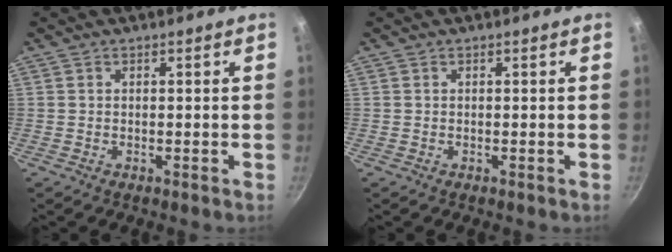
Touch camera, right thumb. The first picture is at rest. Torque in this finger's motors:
{"motor_torque": [-0.02, 0.01, 0.15, -0.01, 0.00]}